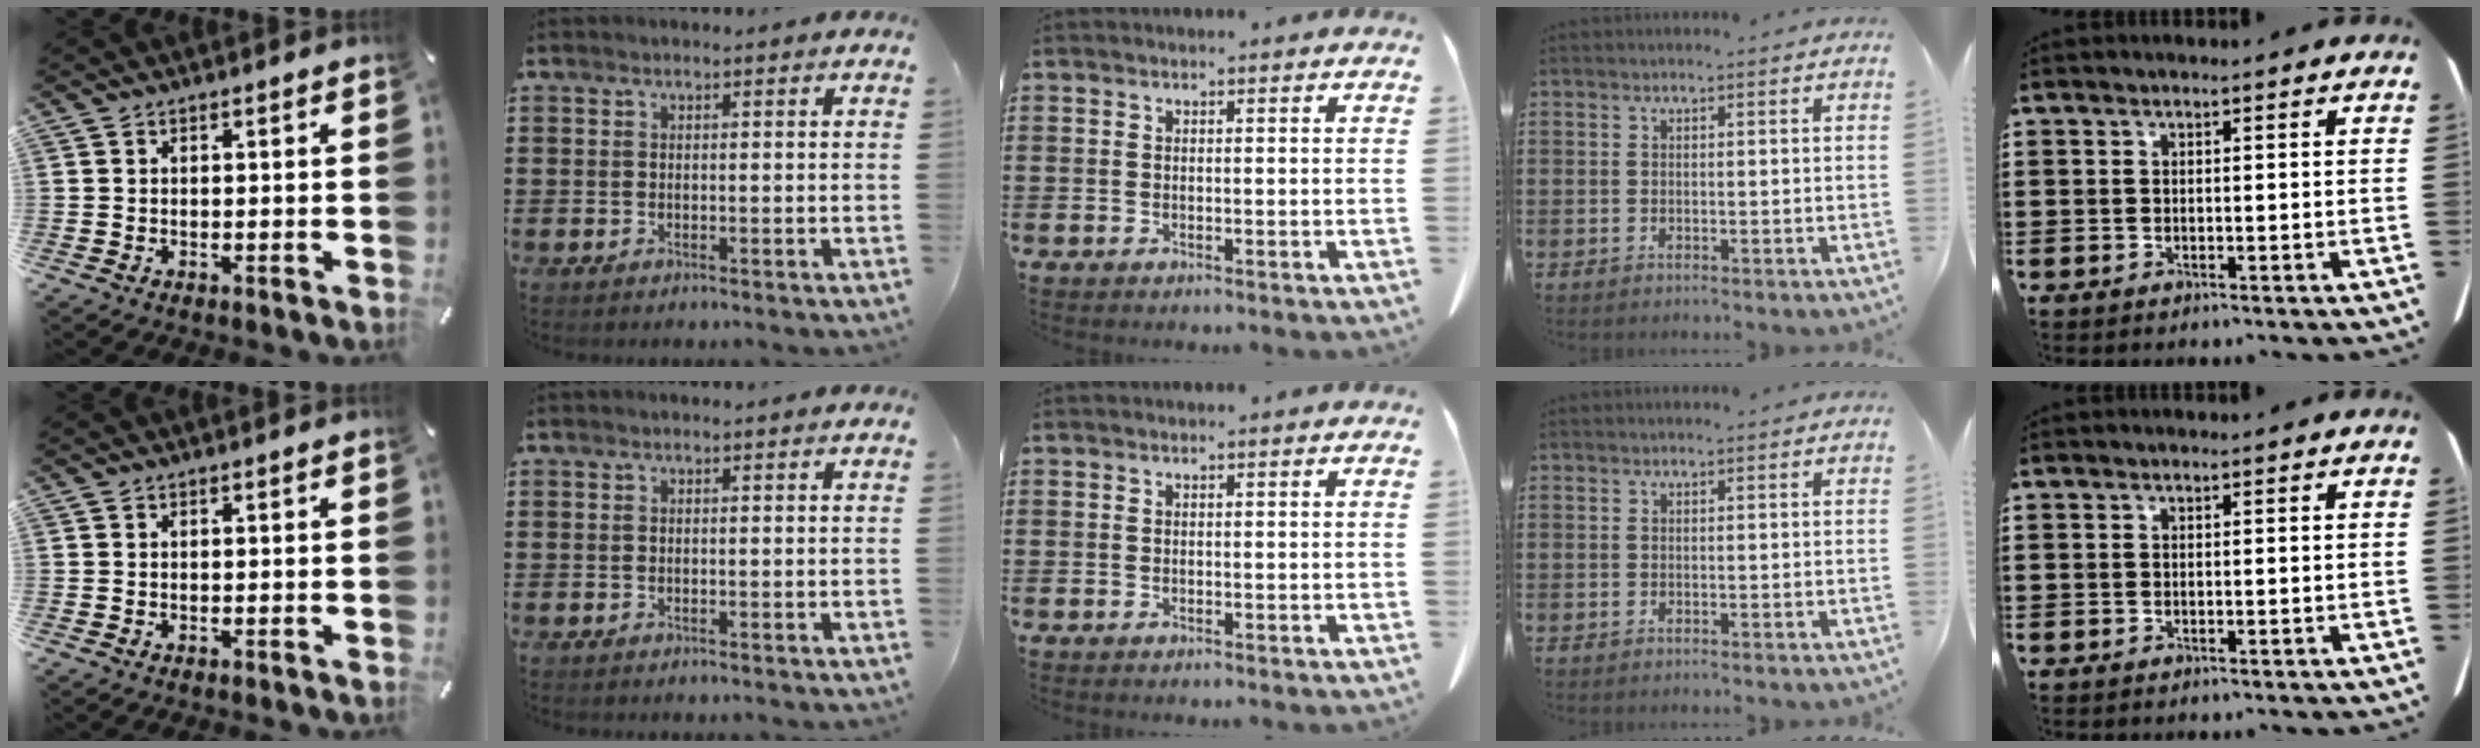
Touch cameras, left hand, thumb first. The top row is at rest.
{}